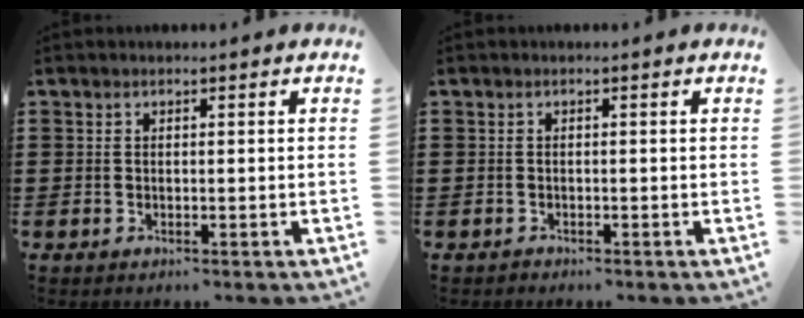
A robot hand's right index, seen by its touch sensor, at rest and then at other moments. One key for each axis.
{"total": 0.5, "fx": -0.5, "fy": 0.2, "fz": -0.1, "tx": 0.000, "ty": 0.003, "tz": -0.011}